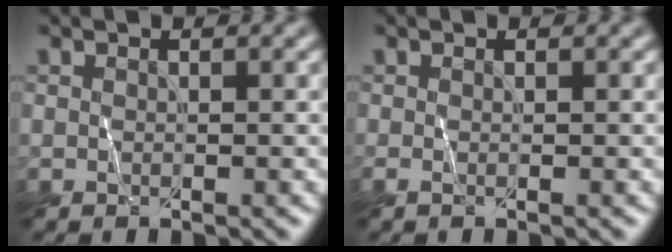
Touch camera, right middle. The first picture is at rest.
{"total": 0.6, "force": [-0.2, 0.1, 0.5], "torque": [-0.013, -0.005, -0.003]}